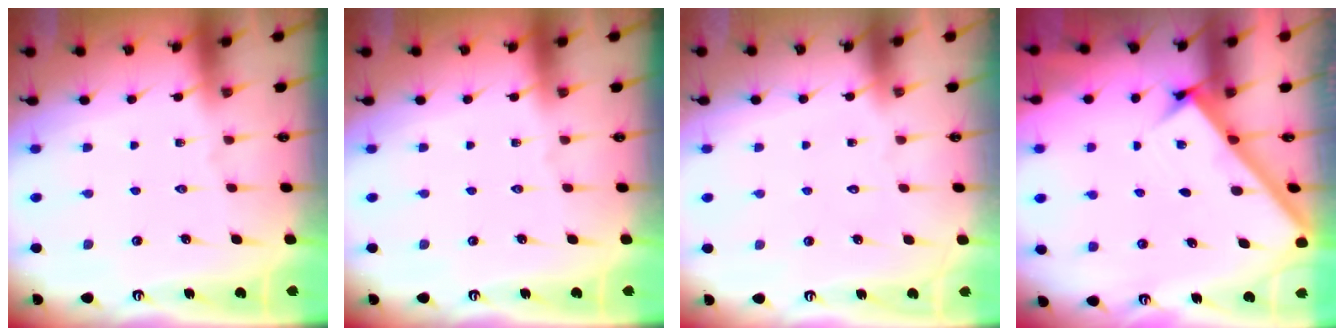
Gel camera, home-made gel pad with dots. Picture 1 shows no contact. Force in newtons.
{"total": 0.0}
{"total": 1.5, "press": 1.5, "slide": 0.1}
{"total": 2.7, "press": 2.7, "slide": 0.3}